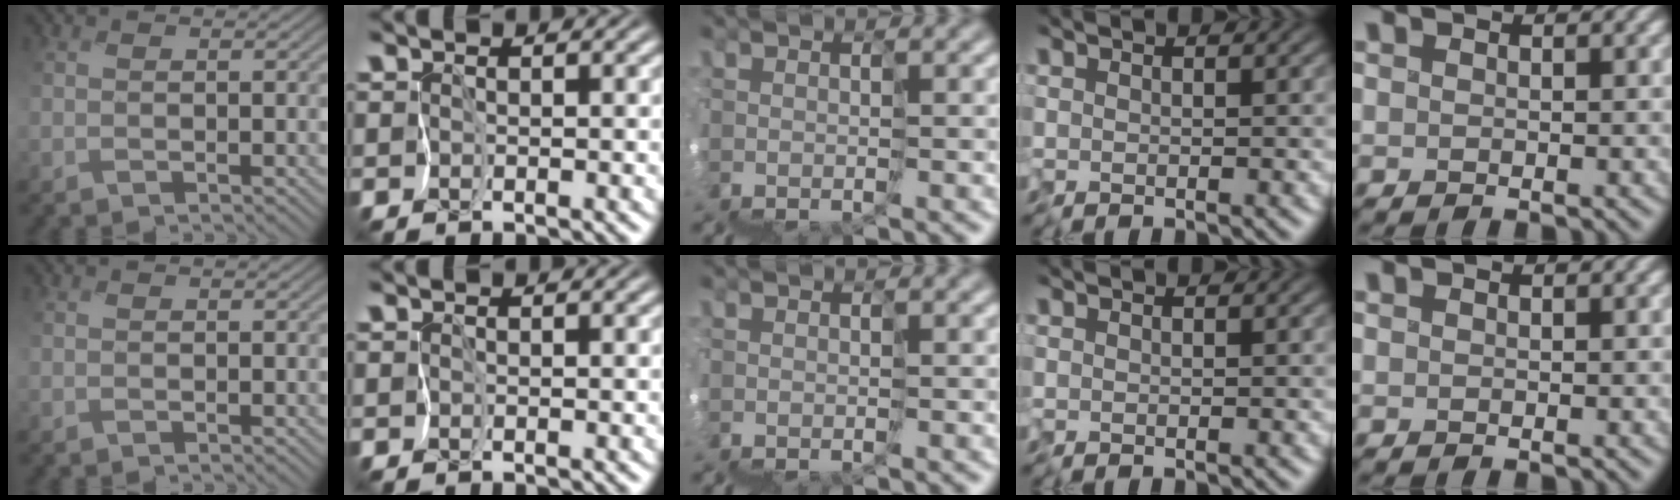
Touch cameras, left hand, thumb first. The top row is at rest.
{}